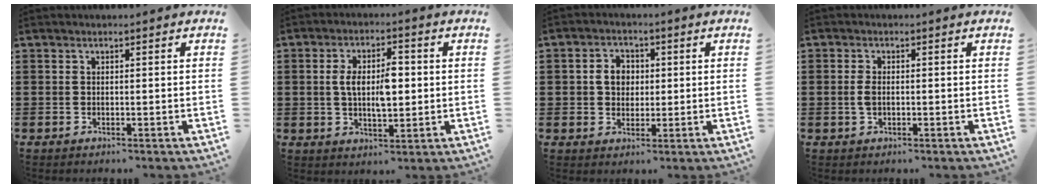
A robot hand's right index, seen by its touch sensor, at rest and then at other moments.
{"total": 7.0, "force": [0.4, 2.8, 6.4], "torque": [-0.124, 0.002, 0.000]}
{"total": 4.1, "force": [0.3, 3.4, 2.4], "torque": [-0.057, 0.014, 0.000]}
{"total": 2.1, "force": [-0.2, 0.8, 1.9], "torque": [-0.053, -0.006, -0.010]}